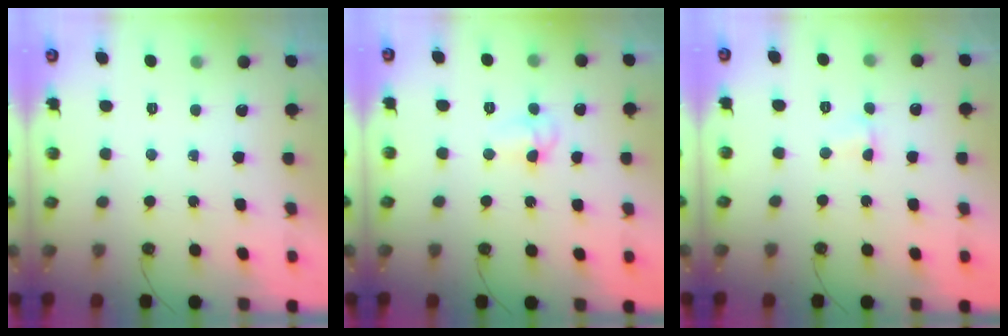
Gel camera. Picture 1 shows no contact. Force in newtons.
{"total": 5.0, "press": 4.9, "slide": 0.7}
{"total": 1.4, "press": 1.4, "slide": 0.4}